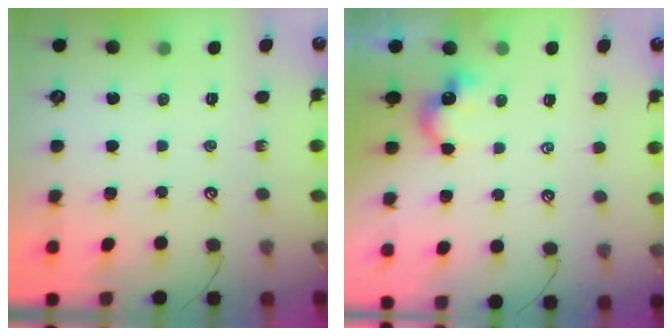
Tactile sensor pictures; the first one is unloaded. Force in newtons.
{"total": 1.6, "press": 1.5, "slide": 0.4}